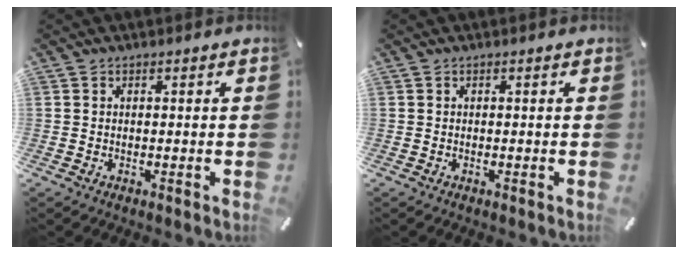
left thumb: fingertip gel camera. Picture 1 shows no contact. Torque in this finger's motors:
{"motor_torque": [-0.03, -0.01, -0.07, -0.01, -0.02]}